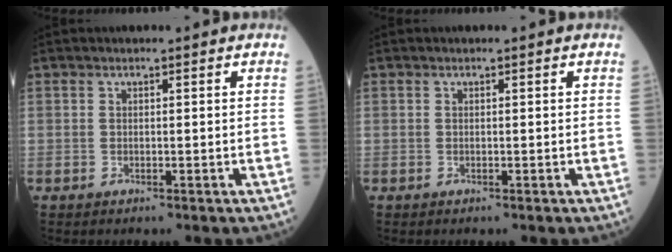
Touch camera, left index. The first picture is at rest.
{"total": 0.0}